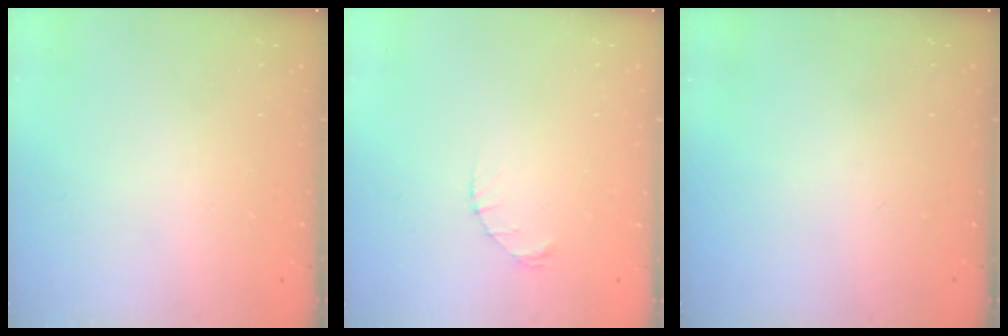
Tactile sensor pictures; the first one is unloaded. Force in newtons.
{"total": 1.2, "press": 1.1, "slide": 0.2}
{"total": 0.0}